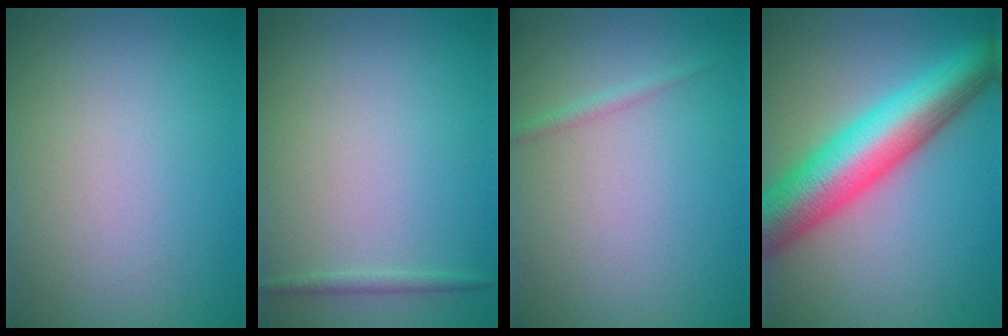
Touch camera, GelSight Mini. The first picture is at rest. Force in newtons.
{"total": 0.8, "press": 0.8, "slide": 0.1}
{"total": 0.8, "press": 0.8, "slide": 0.0}
{"total": 9.5, "press": 9.5, "slide": 0.3}